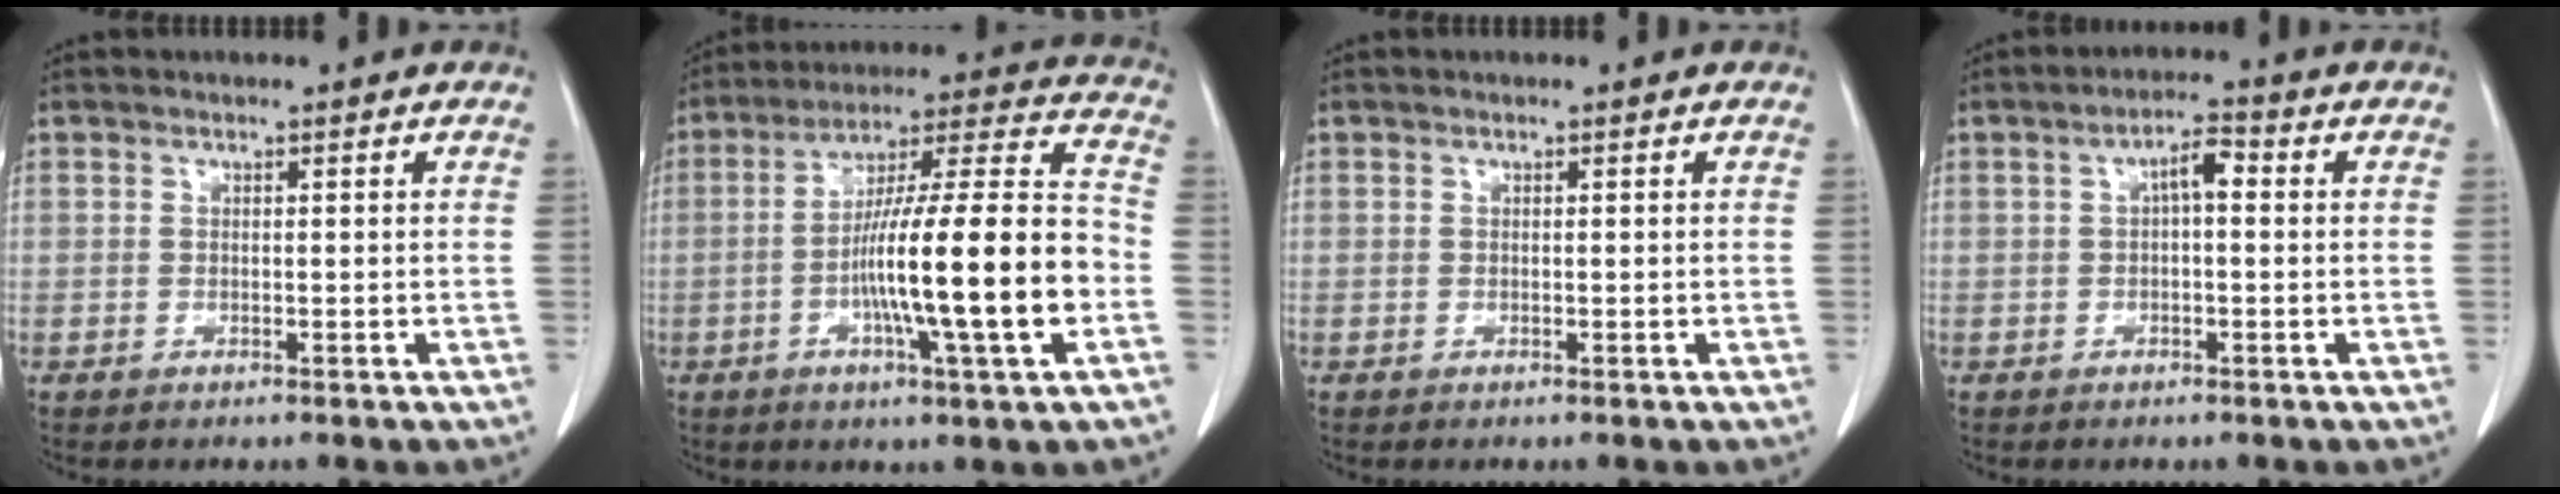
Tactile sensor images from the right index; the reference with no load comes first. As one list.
[{"total": 19.5, "force": [-4.5, 0.6, 19.0], "torque": [-0.304, 0.007, -0.074]}, {"total": 0.0}, {"total": 3.6, "force": [0.6, 1.1, 3.4], "torque": [-0.055, 0.017, 0.008]}]